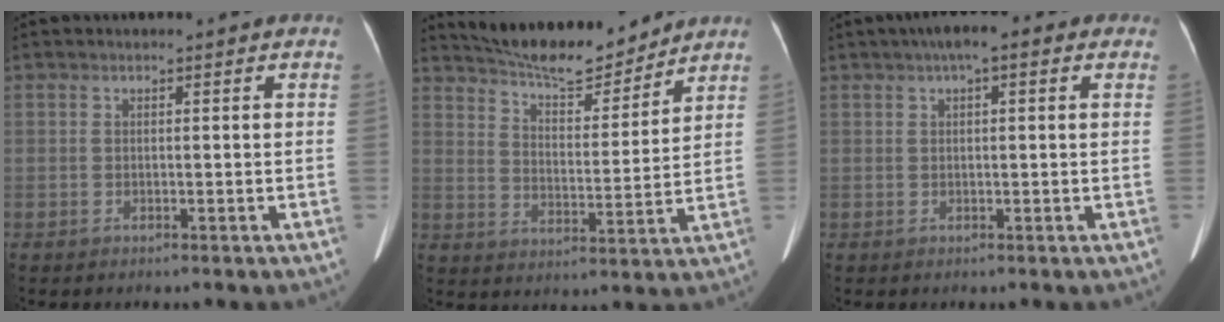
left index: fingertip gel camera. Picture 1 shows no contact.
{"total": 13.1, "force": [12.1, 2.2, 4.5], "torque": [-0.078, 0.001, 0.195]}
{"total": 5.5, "force": [2.9, 1.7, 4.3], "torque": [-0.068, 0.032, 0.037]}